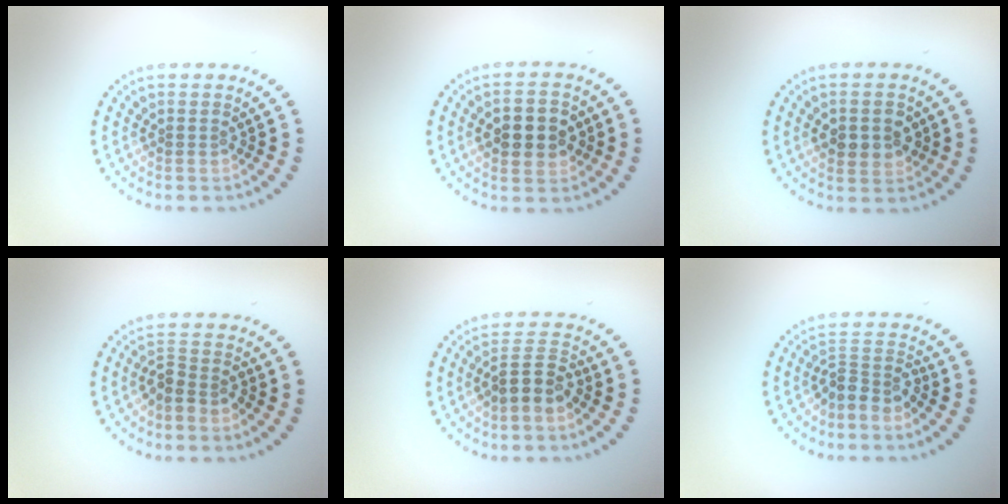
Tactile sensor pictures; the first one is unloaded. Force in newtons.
{"total": 4.4, "press": 4.4, "slide": 0.2}
{"total": 3.0, "press": 2.9, "slide": 0.4}
{"total": 2.2, "press": 1.7, "slide": 1.4}
{"total": 2.9, "press": 2.6, "slide": 1.3}
{"total": 2.8, "press": 2.0, "slide": 1.9}